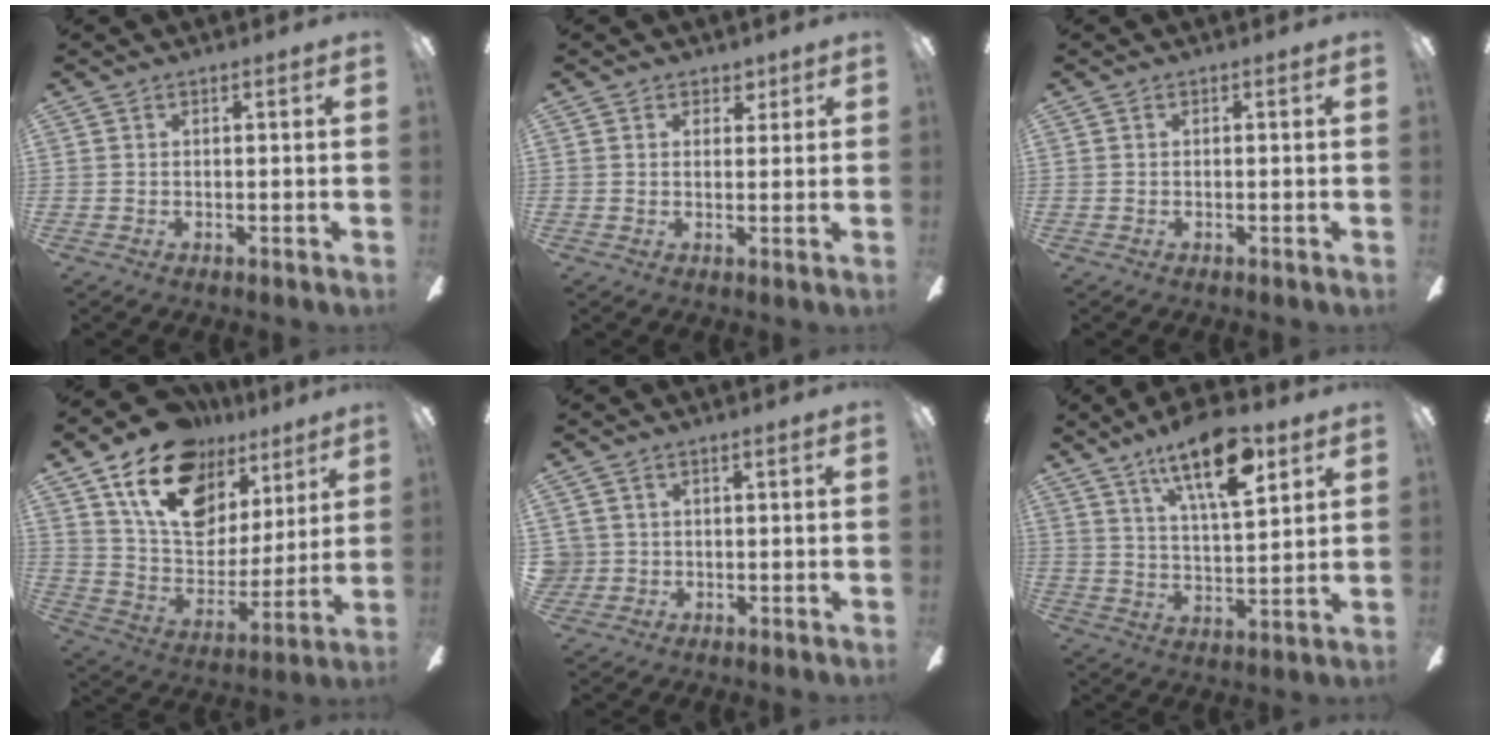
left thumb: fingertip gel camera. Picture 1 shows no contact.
{"total": 2.9, "force": [1.9, 2.1, 0.6], "torque": [0.007, -0.006, 0.031]}
{"total": 0.0}
{"total": 20.8, "force": [12.5, 12.9, 10.5], "torque": [-0.179, -0.060, 0.230]}
{"total": 2.5, "force": [0.5, 2.5, 0.3], "torque": [-0.012, 0.005, 0.010]}
{"total": 16.0, "force": [10.0, 5.5, 11.2], "torque": [-0.176, -0.044, 0.163]}